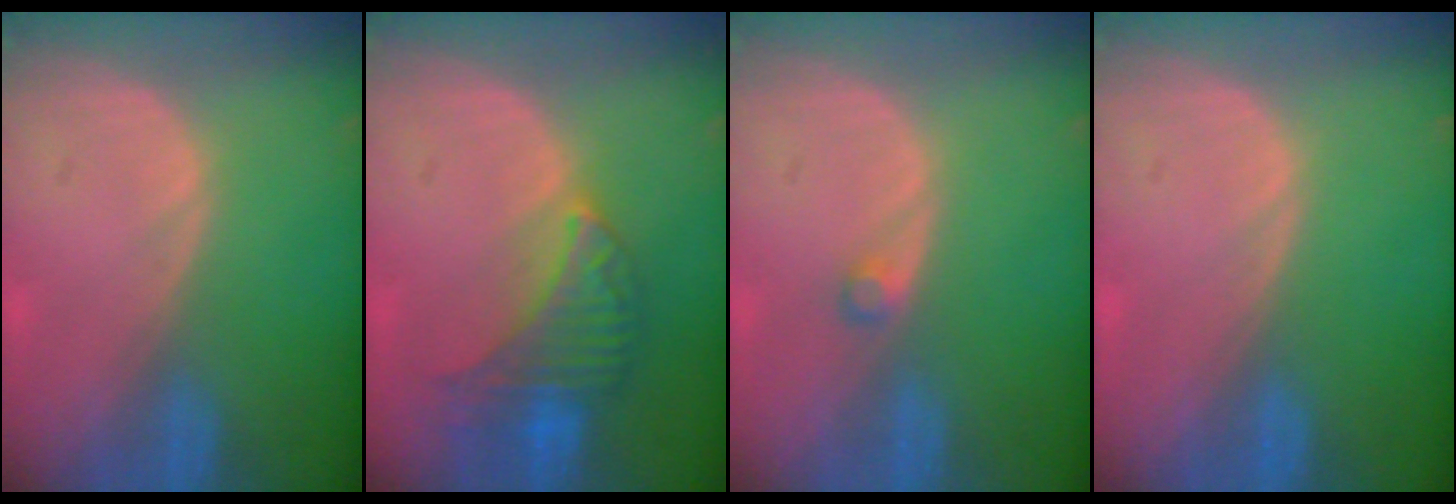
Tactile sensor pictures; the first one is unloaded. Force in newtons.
{"total": 6.8, "press": 6.7, "slide": 0.9}
{"total": 1.2, "press": 1.2, "slide": 0.2}
{"total": 0.0}